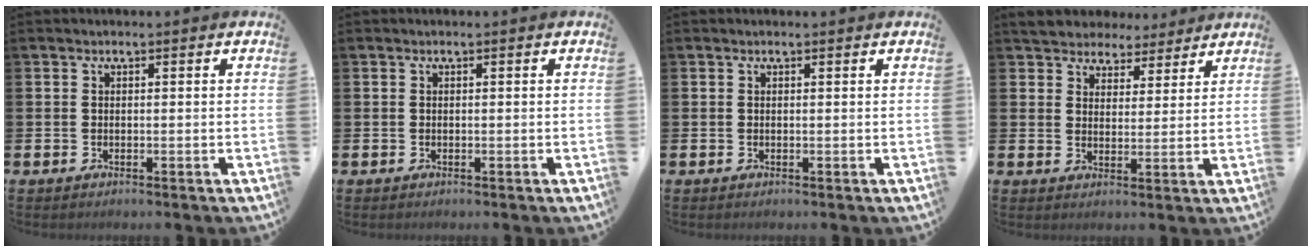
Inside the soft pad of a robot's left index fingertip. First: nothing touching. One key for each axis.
{"total": 0.0}
{"total": 0.0}
{"total": 4.9, "fx": 4.5, "fy": 1.8, "fz": -0.6, "tx": -0.012, "ty": -0.029, "tz": 0.079}